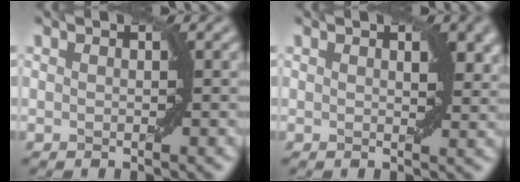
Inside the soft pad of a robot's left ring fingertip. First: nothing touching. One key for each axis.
{"total": 2.6, "fx": 1.1, "fy": 1.1, "fz": 2.1, "tx": -0.024, "ty": 0.000, "tz": 0.022}